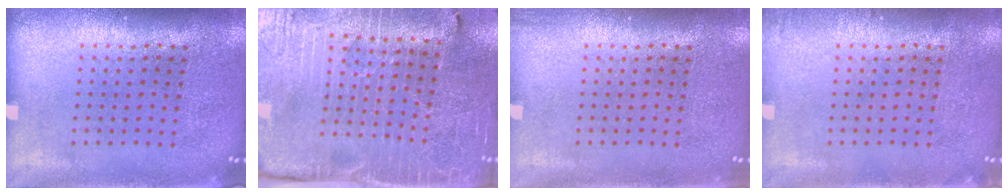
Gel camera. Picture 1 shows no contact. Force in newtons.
{"total": 3.8, "press": 3.7, "slide": 0.4}
{"total": 0.7, "press": 0.7, "slide": 0.0}
{"total": 0.6, "press": 0.6, "slide": 0.1}